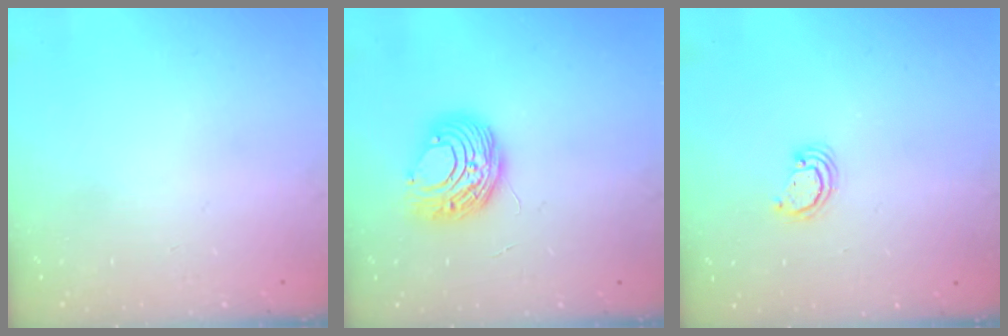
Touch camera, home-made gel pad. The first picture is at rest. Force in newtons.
{"total": 9.0, "press": 8.9, "slide": 0.5}
{"total": 2.3, "press": 2.3, "slide": 0.3}